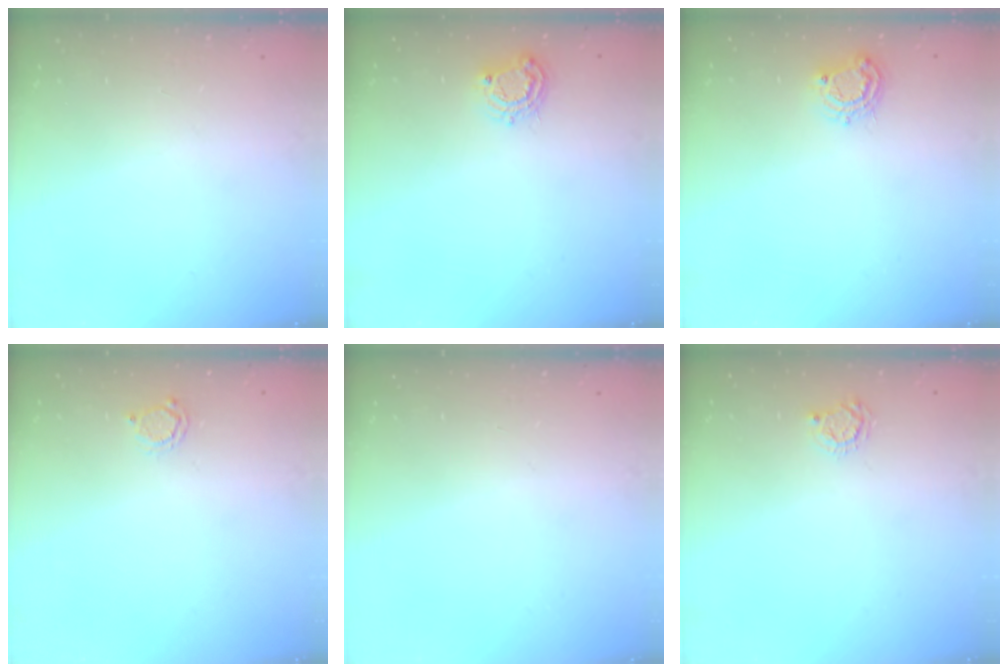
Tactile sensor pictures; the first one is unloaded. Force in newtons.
{"total": 6.7, "press": 6.7, "slide": 0.6}
{"total": 6.7, "press": 6.7, "slide": 0.6}
{"total": 2.2, "press": 2.1, "slide": 0.3}
{"total": 0.0}
{"total": 3.4, "press": 3.4, "slide": 0.4}